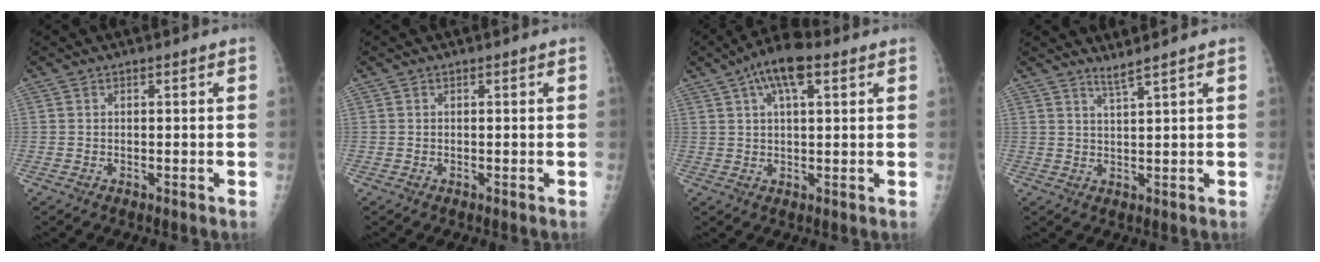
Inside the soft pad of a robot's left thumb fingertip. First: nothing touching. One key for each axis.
{"total": 0.0}
{"total": 8.9, "fx": 4.3, "fy": 3.6, "fz": 6.9, "tx": -0.113, "ty": 0.011, "tz": 0.070}
{"total": 2.1, "fx": 1.8, "fy": -0.7, "fz": 0.8, "tx": -0.017, "ty": -0.020, "tz": 0.036}